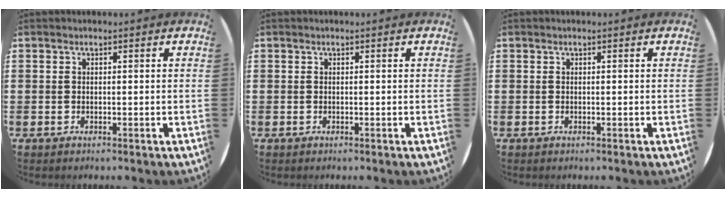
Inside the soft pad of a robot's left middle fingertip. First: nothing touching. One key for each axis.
{"total": 0.0}
{"total": 0.0}